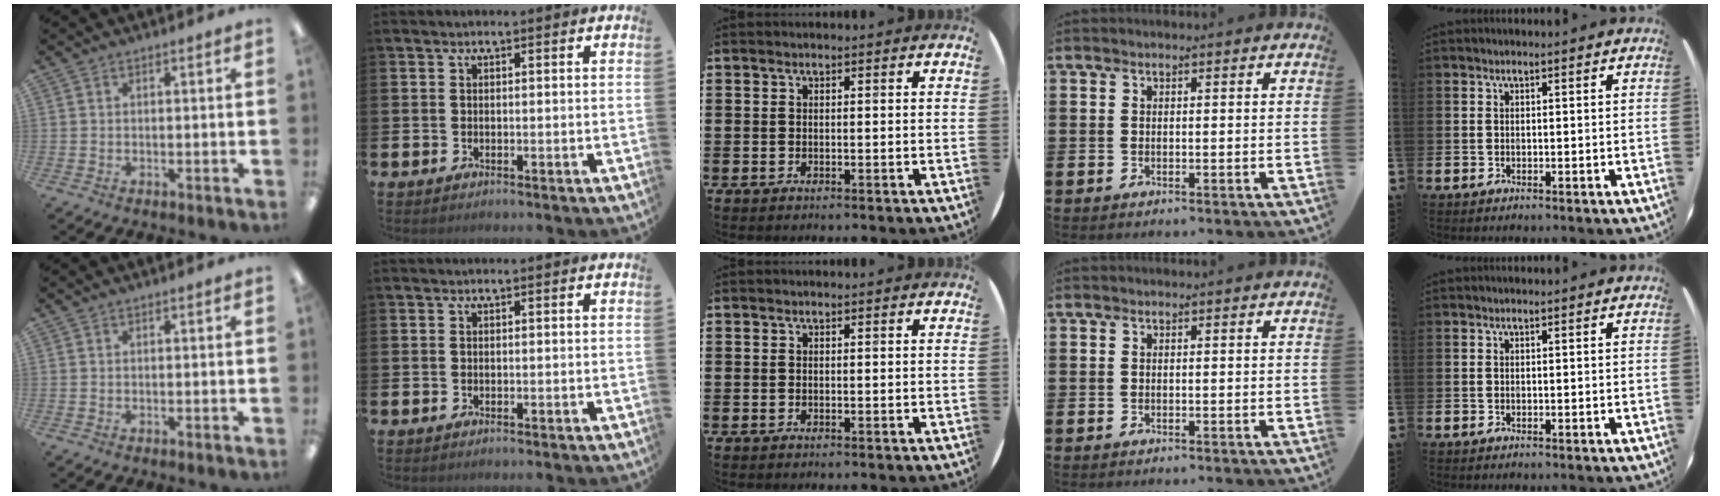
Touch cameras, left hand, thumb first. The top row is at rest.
{}